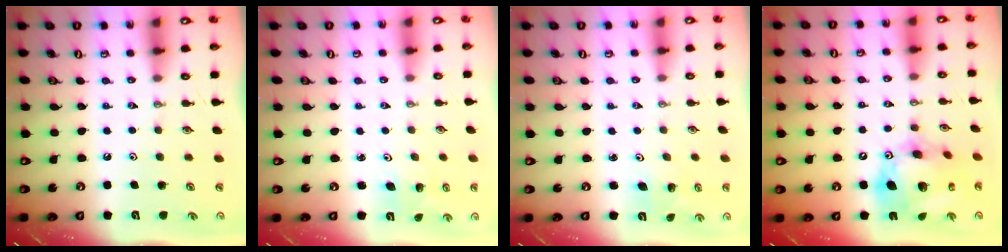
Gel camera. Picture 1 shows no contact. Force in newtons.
{"total": 2.5, "press": 2.5, "slide": 0.1}
{"total": 2.5, "press": 2.5, "slide": 0.1}
{"total": 18.2, "press": 18.1, "slide": 2.0}